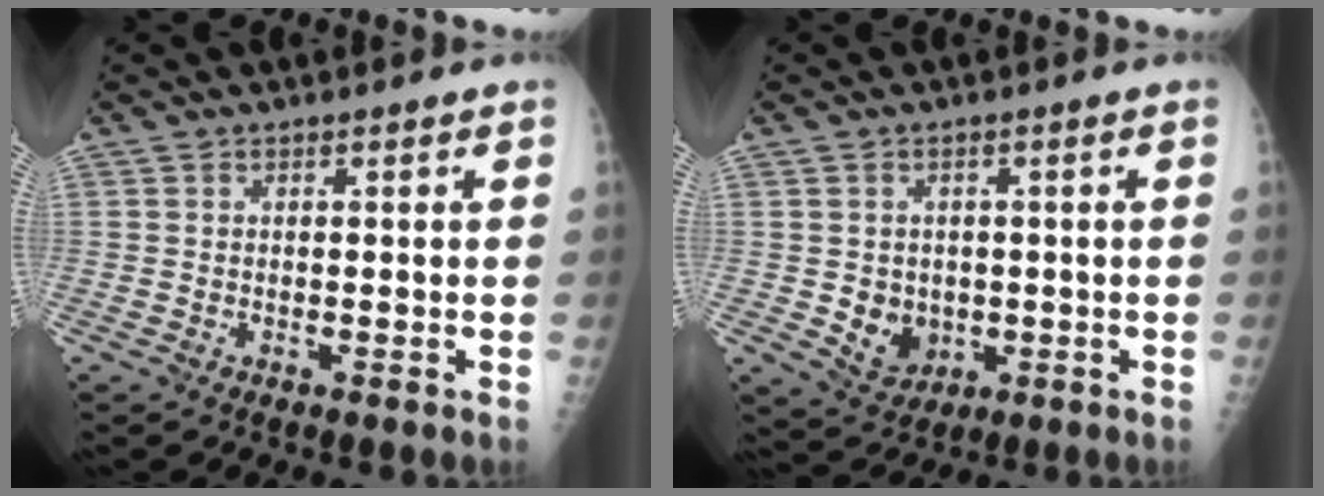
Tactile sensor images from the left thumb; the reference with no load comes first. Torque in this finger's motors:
{"motor_torque": [-0.04, 0.03, 0.05, 0.04, 0.01]}